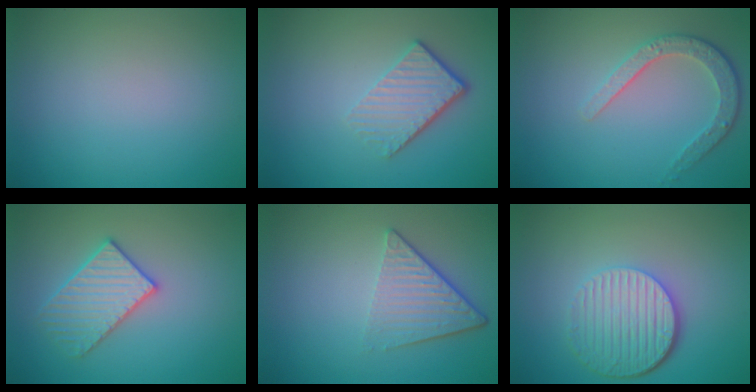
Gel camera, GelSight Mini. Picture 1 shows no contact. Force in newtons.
{"total": 4.1, "press": 2.8, "slide": 3.0}
{"total": 3.5, "press": 2.9, "slide": 2.0}
{"total": 3.2, "press": 3.2, "slide": 0.4}
{"total": 4.3, "press": 3.1, "slide": 3.0}
{"total": 5.6, "press": 4.1, "slide": 3.9}